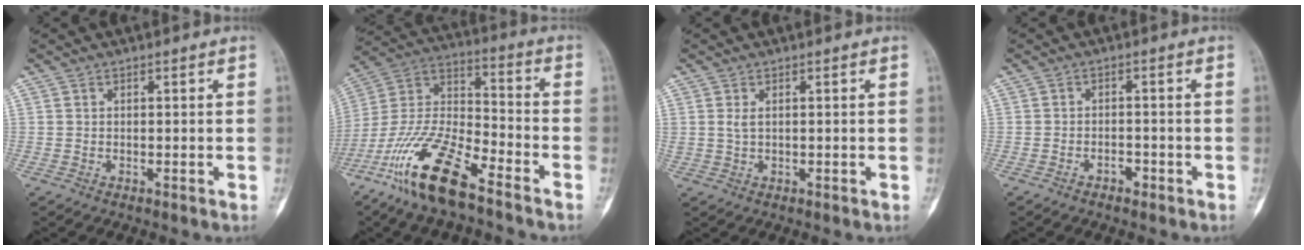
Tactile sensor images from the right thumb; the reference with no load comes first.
{"total": 18.2, "force": [-12.0, 5.5, 12.6], "torque": [-0.257, 0.061, -0.230]}
{"total": 1.3, "force": [0.5, 0.6, 1.1], "torque": [-0.024, 0.003, 0.015]}
{"total": 1.9, "force": [-1.3, 1.1, 0.9], "torque": [-0.011, 0.011, -0.022]}